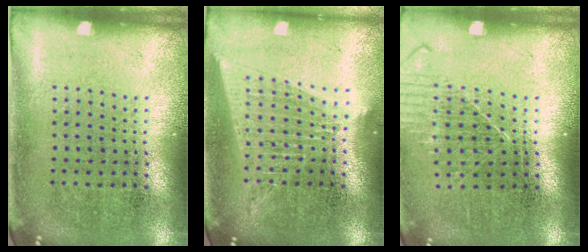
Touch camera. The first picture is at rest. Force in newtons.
{"total": 1.8, "press": 1.6, "slide": 0.9}
{"total": 1.2, "press": 1.2, "slide": 0.4}